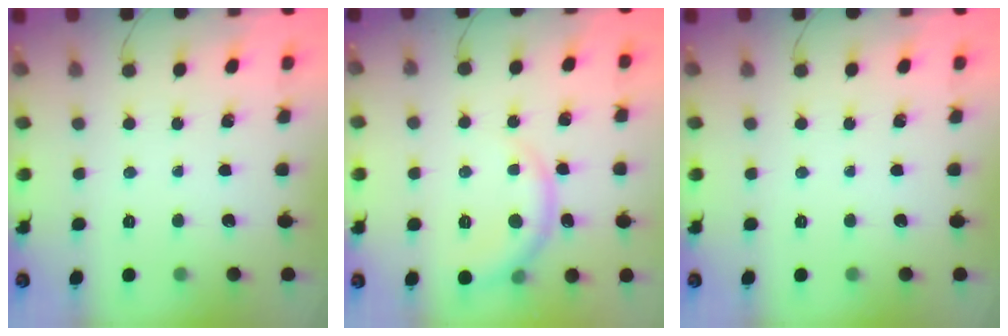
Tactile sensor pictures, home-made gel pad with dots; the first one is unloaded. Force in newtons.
{"total": 6.7, "press": 6.7, "slide": 0.9}
{"total": 0.0}